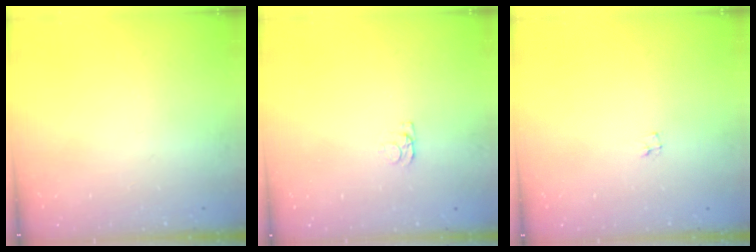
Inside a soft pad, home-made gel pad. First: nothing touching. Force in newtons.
{"total": 1.2, "press": 1.1, "slide": 0.3}
{"total": 1.2, "press": 1.2, "slide": 0.1}